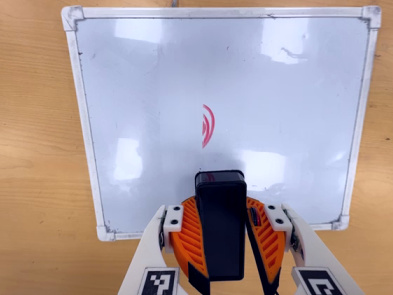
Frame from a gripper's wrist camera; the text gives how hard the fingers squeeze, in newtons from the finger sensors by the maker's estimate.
{"total": 11.3, "left": 10.4, "right": 12.2}